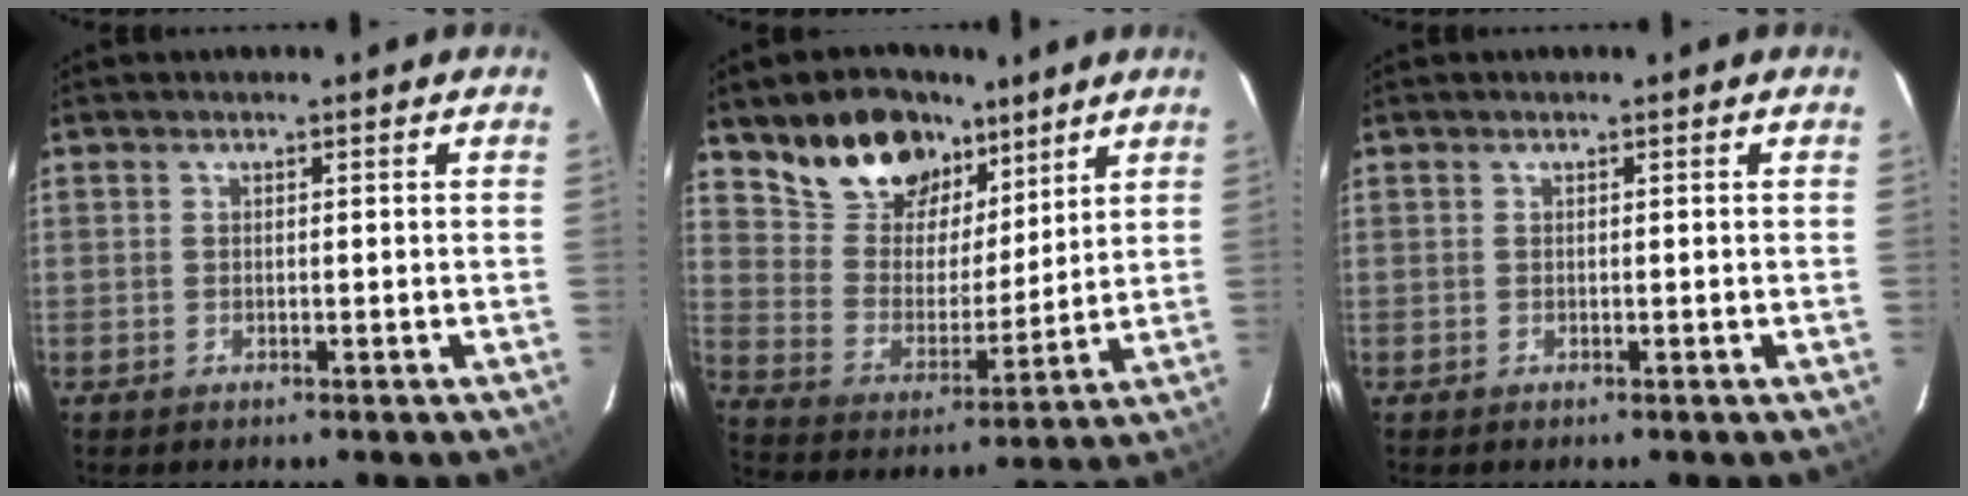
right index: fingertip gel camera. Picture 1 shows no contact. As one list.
[{"total": 15.3, "force": [10.3, 9.4, 6.4], "torque": [-0.135, 0.021, 0.194]}, {"total": 0.0}]